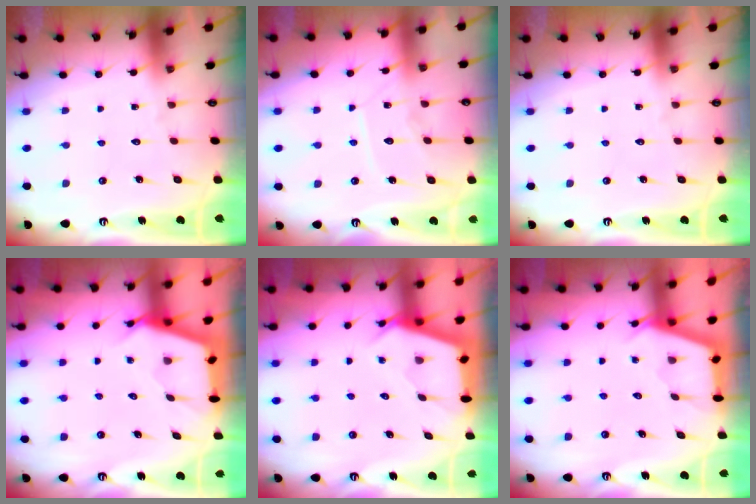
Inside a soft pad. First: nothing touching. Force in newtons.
{"total": 8.6, "press": 8.6, "slide": 0.7}
{"total": 0.0}
{"total": 2.8, "press": 2.8, "slide": 0.3}
{"total": 3.0, "press": 2.9, "slide": 0.3}
{"total": 2.9, "press": 2.9, "slide": 0.4}